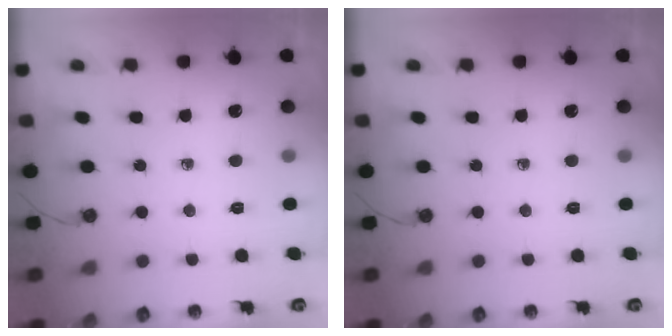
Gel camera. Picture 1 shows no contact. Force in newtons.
{"total": 0.0}